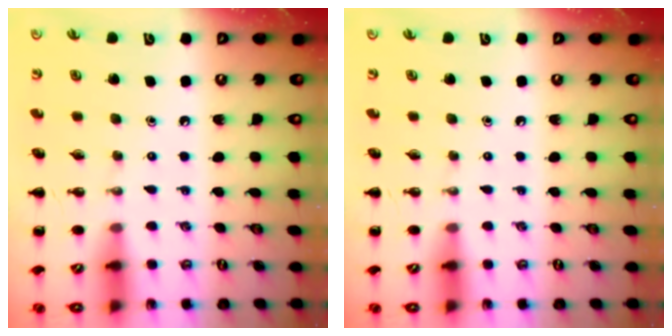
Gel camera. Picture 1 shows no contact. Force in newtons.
{"total": 0.0}